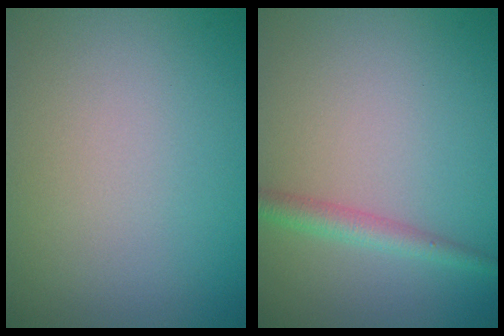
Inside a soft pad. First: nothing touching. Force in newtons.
{"total": 2.0, "press": 2.0, "slide": 0.0}